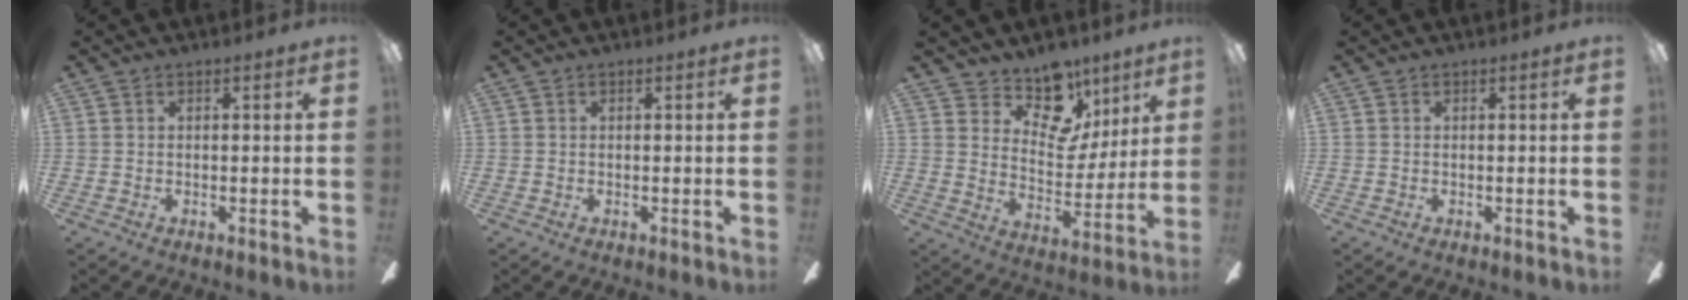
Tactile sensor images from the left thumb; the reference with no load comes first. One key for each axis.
{"total": 0.0}
{"total": 13.3, "fx": 9.8, "fy": 7.5, "fz": 5.0, "tx": -0.083, "ty": -0.073, "tz": 0.184}
{"total": 0.0}